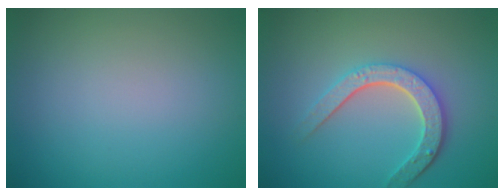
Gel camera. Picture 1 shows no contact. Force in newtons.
{"total": 4.4, "press": 3.4, "slide": 2.8}